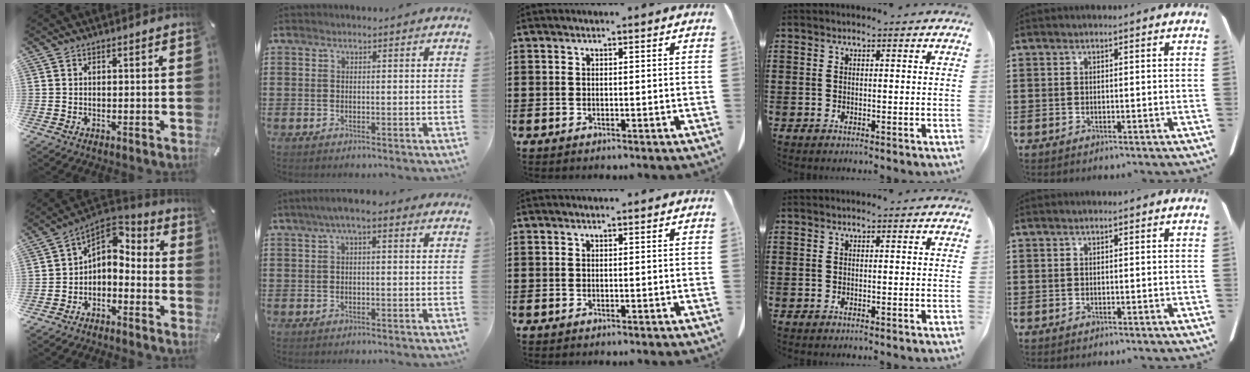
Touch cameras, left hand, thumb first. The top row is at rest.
{"thumb": {"total": 4.8, "force": [-0.3, 4.2, 2.3], "torque": [-0.043, -0.006, -0.009]}, "index": {"total": 3.2, "force": [0.6, 0.7, 3.0], "torque": [-0.055, 0.007, 0.007]}}